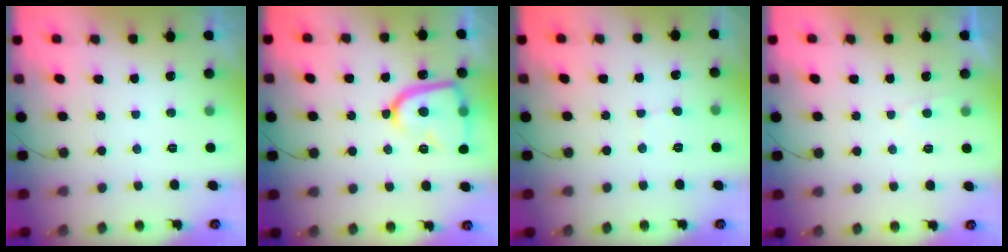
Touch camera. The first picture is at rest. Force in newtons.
{"total": 15.8, "press": 15.7, "slide": 1.3}
{"total": 4.2, "press": 4.2, "slide": 0.3}
{"total": 1.4, "press": 1.4, "slide": 0.2}